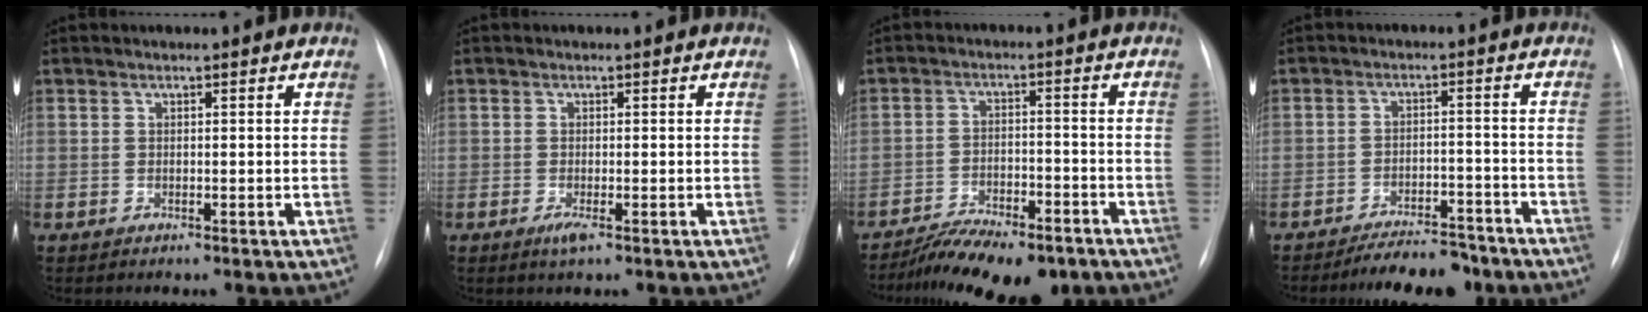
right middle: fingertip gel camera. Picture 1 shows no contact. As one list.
[{"total": 1.4, "force": [-0.7, 0.1, 1.2], "torque": [-0.022, -0.003, -0.013]}, {"total": 12.2, "force": [-9.7, 4.0, 6.3], "torque": [-0.096, -0.002, -0.150]}, {"total": 8.2, "force": [-7.3, 2.3, 2.9], "torque": [-0.034, 0.001, -0.113]}]